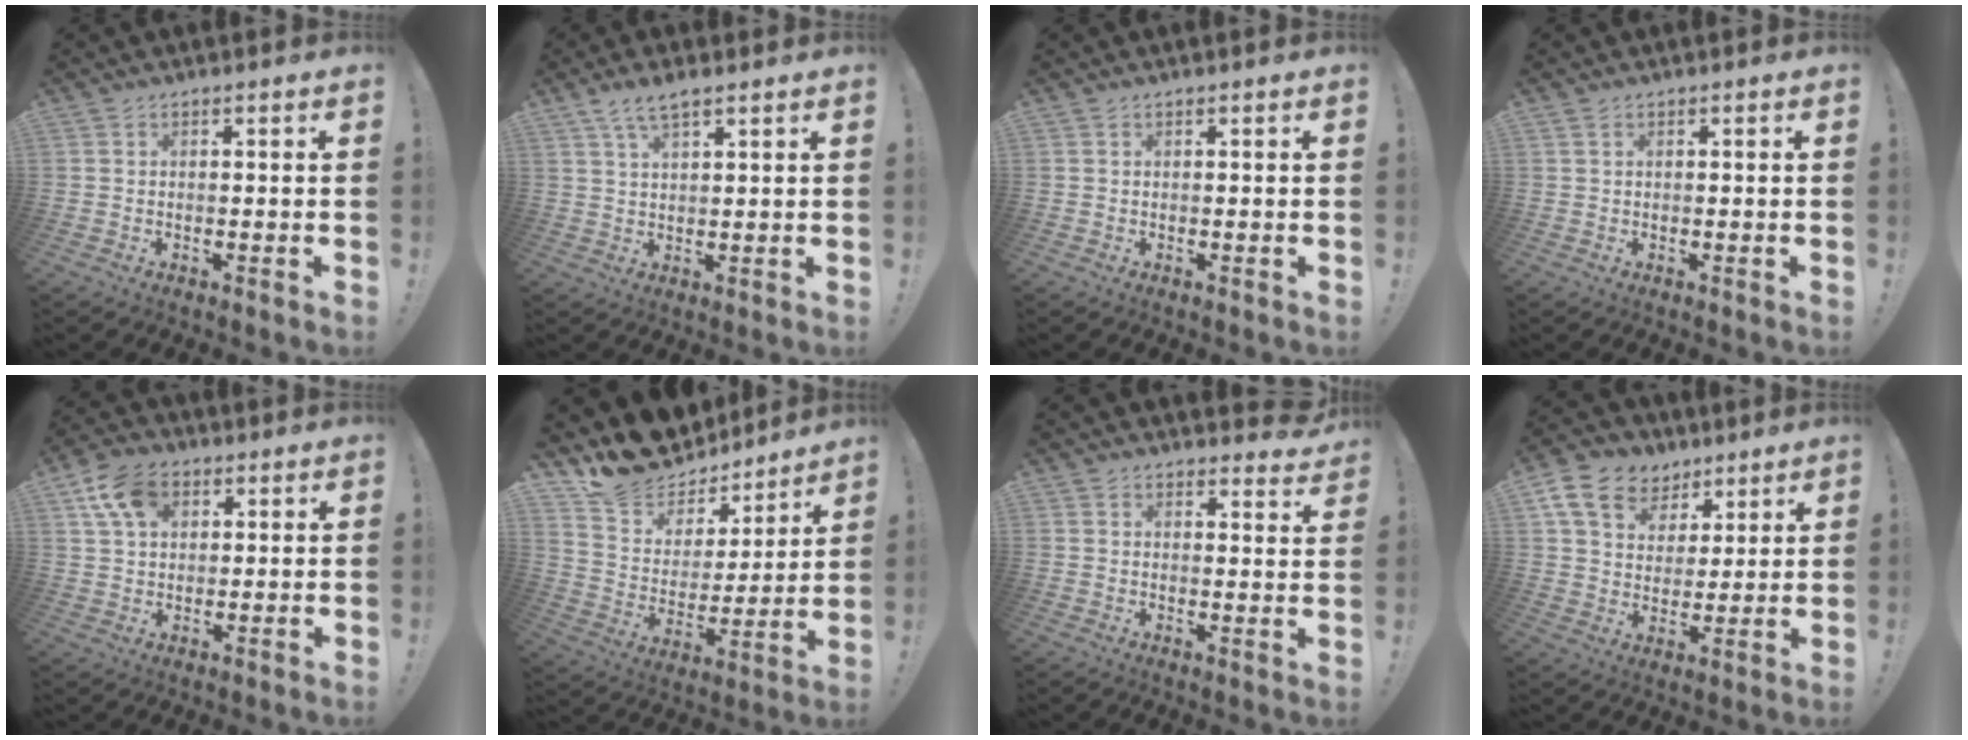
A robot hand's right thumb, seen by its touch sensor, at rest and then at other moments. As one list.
[{"total": 5.0, "force": [3.4, 1.3, 3.4], "torque": [-0.062, -0.012, 0.062]}, {"total": 0.0}, {"total": 0.7, "force": [0.5, 0.4, 0.3], "torque": [-0.013, 0.003, 0.011]}, {"total": 11.5, "force": [4.9, 7.7, 6.9], "torque": [-0.119, -0.007, 0.094]}, {"total": 16.1, "force": [13.5, 8.1, 3.4], "torque": [-0.072, -0.108, 0.257]}, {"total": 3.8, "force": [3.2, 1.7, 1.1], "torque": [-0.002, -0.027, 0.055]}, {"total": 13.4, "force": [7.5, 9.7, 5.3], "torque": [-0.081, -0.045, 0.147]}]